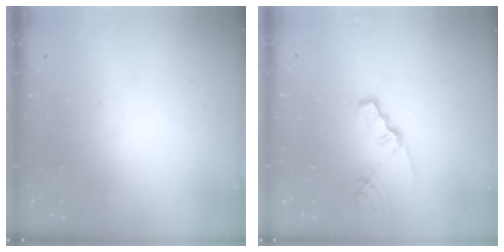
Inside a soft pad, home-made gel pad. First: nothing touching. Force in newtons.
{"total": 2.5, "press": 2.5, "slide": 0.4}